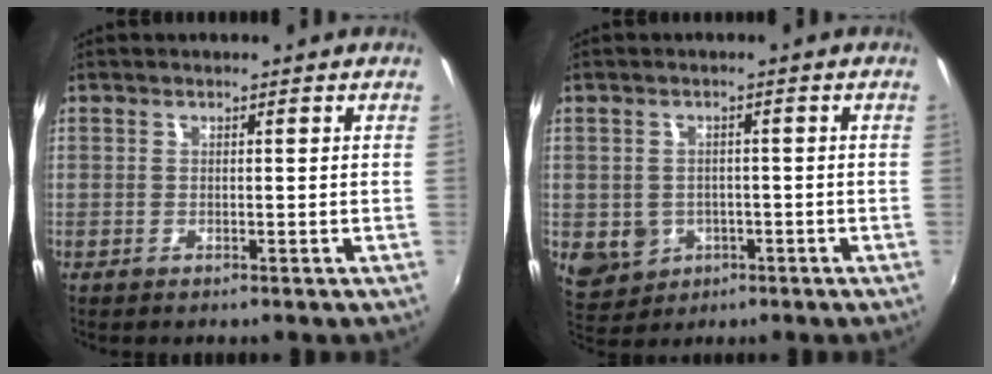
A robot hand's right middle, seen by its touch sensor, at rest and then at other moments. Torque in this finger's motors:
{"motor_torque": [0.30, -0.23, 0.01, 0.03]}